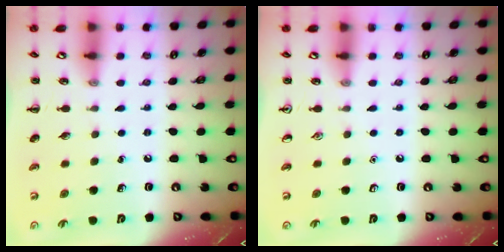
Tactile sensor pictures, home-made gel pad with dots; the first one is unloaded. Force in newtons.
{"total": 0.0}